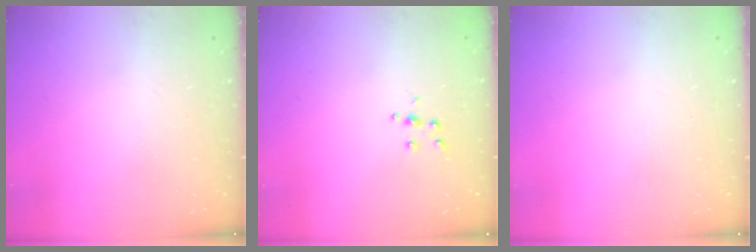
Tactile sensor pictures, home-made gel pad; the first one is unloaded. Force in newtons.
{"total": 4.8, "press": 4.8, "slide": 0.6}
{"total": 0.0}